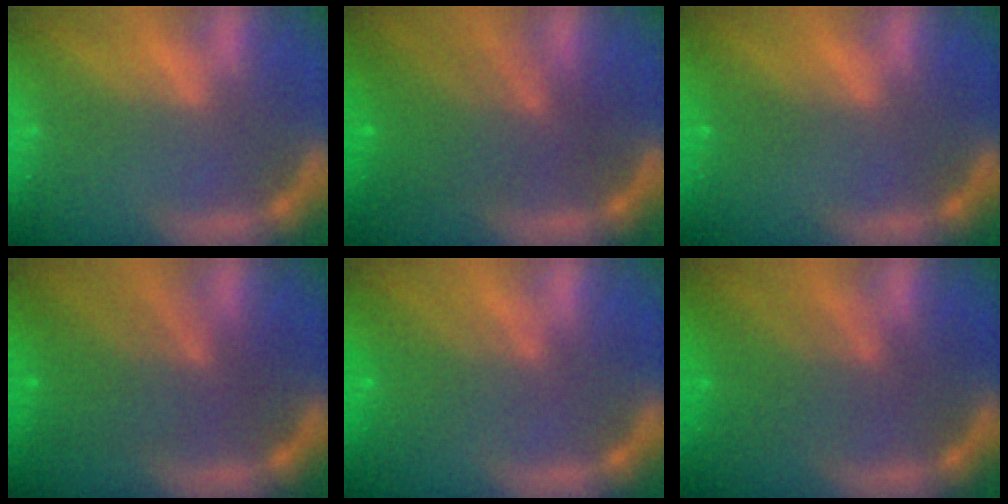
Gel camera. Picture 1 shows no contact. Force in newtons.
{"total": 6.6}
{"total": 1.0}
{"total": 6.5}
{"total": 4.1}
{"total": 5.0}